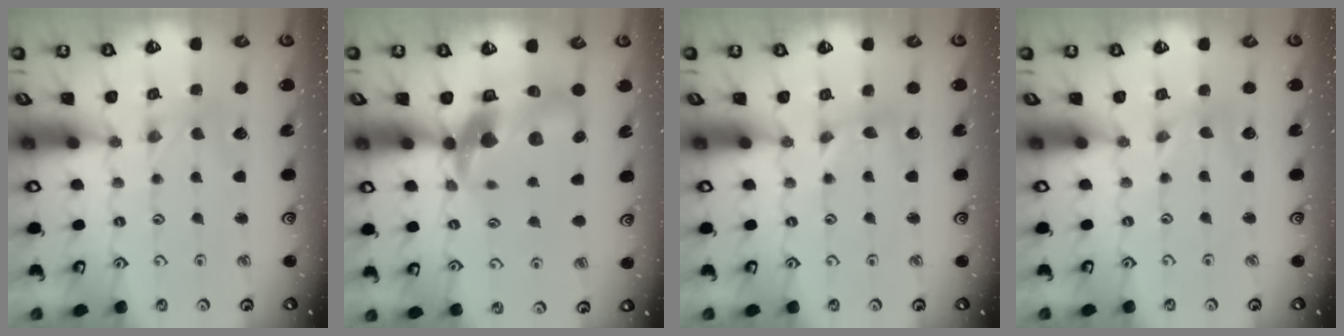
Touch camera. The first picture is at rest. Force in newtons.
{"total": 13.8, "press": 13.6, "slide": 2.0}
{"total": 2.9, "press": 2.8, "slide": 0.4}
{"total": 0.0}